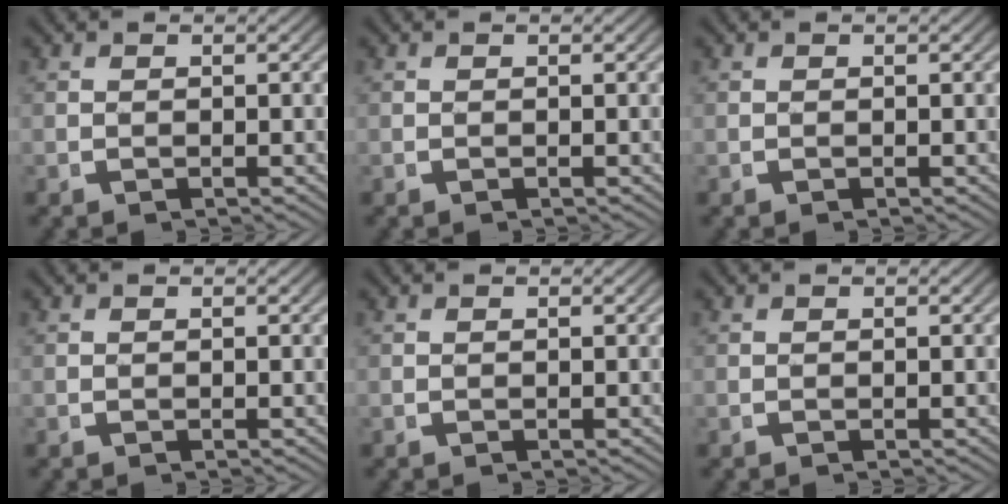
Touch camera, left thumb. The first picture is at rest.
{"total": 0.0}
{"total": 0.0}
{"total": 0.0}
{"total": 0.0}
{"total": 0.0}